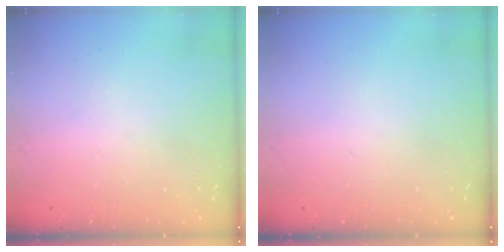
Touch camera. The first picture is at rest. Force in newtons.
{"total": 0.0}